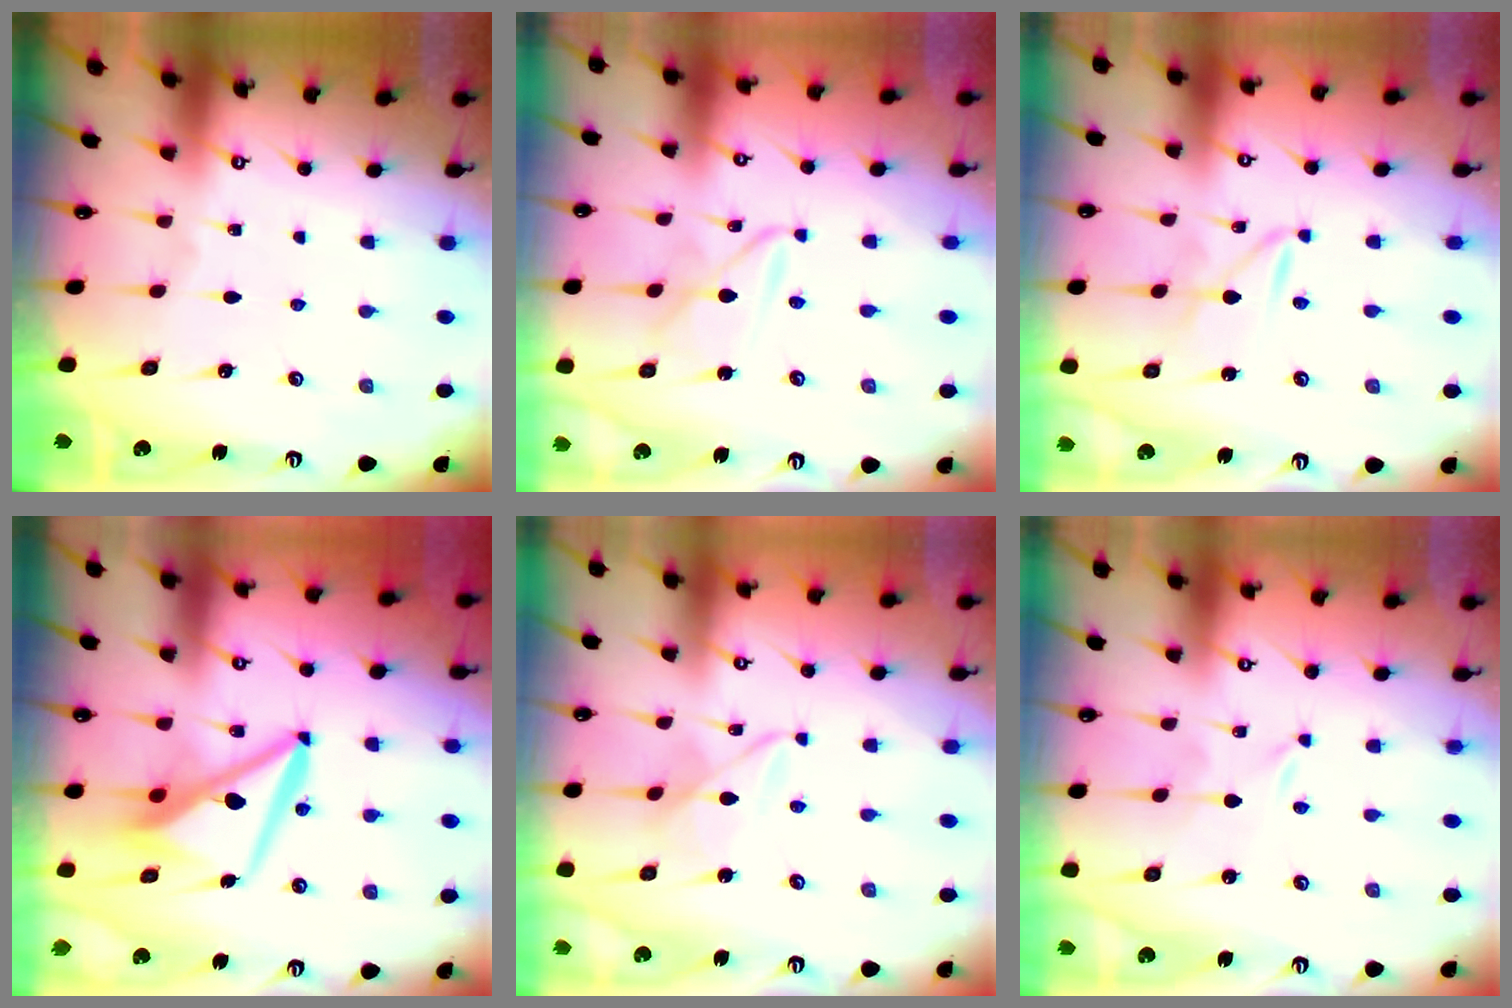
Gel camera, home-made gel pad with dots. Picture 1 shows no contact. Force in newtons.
{"total": 5.8, "press": 5.7, "slide": 0.5}
{"total": 3.1, "press": 3.1, "slide": 0.2}
{"total": 10.3, "press": 10.2, "slide": 1.7}
{"total": 6.4, "press": 6.4, "slide": 0.5}
{"total": 0.0}